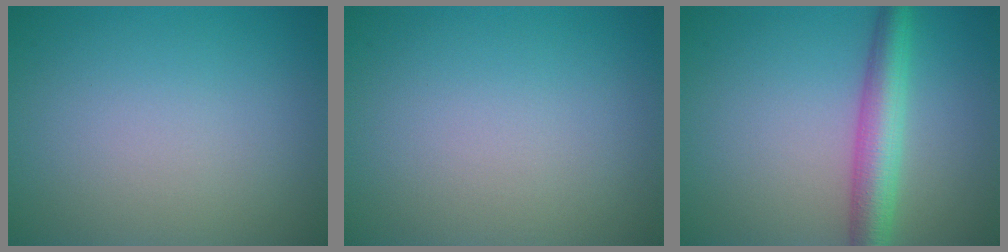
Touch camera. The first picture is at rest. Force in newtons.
{"total": 0.0}
{"total": 4.6, "press": 4.6, "slide": 0.0}